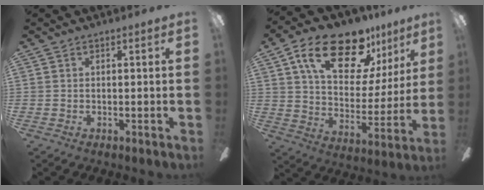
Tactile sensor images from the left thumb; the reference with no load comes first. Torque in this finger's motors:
{"motor_torque": [0.67, 1.00, 1.74, -1.05, 0.55]}